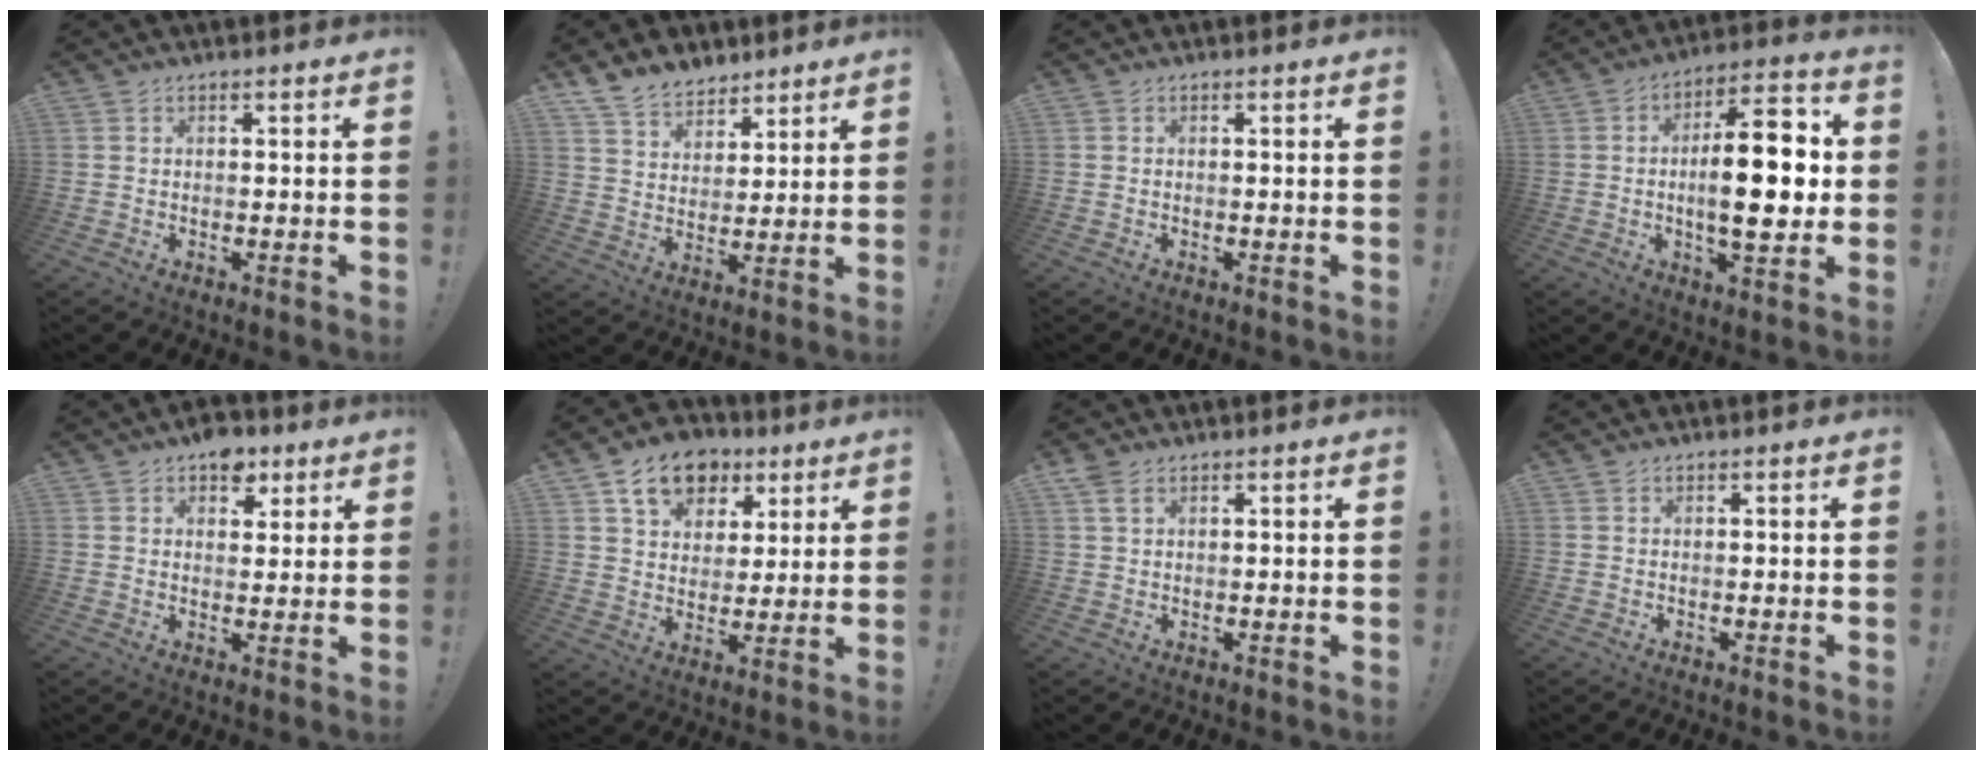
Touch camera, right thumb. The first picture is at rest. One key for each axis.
{"total": 9.9, "fx": 7.8, "fy": 5.7, "fz": 1.9, "tx": -0.049, "ty": -0.055, "tz": 0.158}
{"total": 0.0}
{"total": 19.2, "fx": -0.5, "fy": 7.1, "fz": 17.8, "tx": -0.276, "ty": 0.003, "tz": -0.014}
{"total": 7.6, "fx": 4.6, "fy": 5.1, "fz": 3.2, "tx": -0.031, "ty": -0.022, "tz": 0.084}
{"total": 13.8, "fx": 7.5, "fy": 9.6, "fz": 6.4, "tx": -0.092, "ty": -0.033, "tz": 0.140}
{"total": 3.1, "fx": 1.9, "fy": 1.5, "fz": 1.9, "tx": -0.027, "ty": -0.007, "tz": 0.033}
{"total": 0.0}